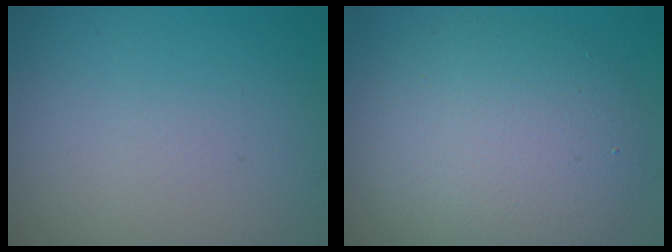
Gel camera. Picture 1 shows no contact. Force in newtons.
{"total": 7.7, "press": 7.7, "slide": 0.8}